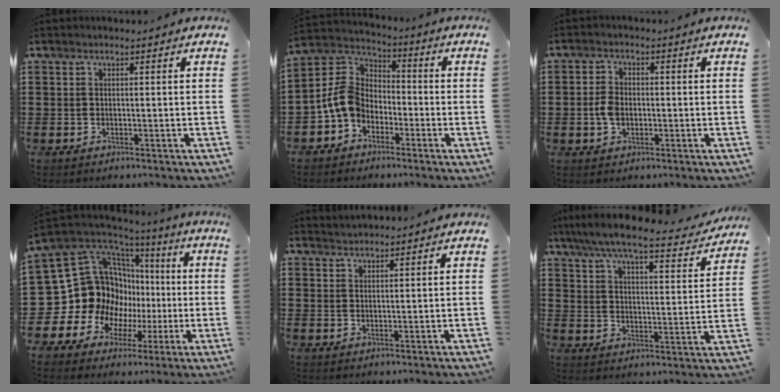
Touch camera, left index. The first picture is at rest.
{"total": 7.9, "force": [-2.5, 6.1, 4.3], "torque": [-0.135, 0.003, -0.062]}
{"total": 3.6, "force": [-0.4, 2.4, 2.6], "torque": [-0.066, 0.000, -0.012]}
{"total": 17.4, "force": [-0.1, 15.9, 7.2], "torque": [-0.198, -0.041, 0.031]}
{"total": 1.6, "force": [1.6, 0.0, -0.1], "torque": [-0.001, 0.002, 0.031]}
{"total": 6.9, "force": [6.0, 0.4, 3.3], "torque": [-0.090, -0.036, 0.099]}